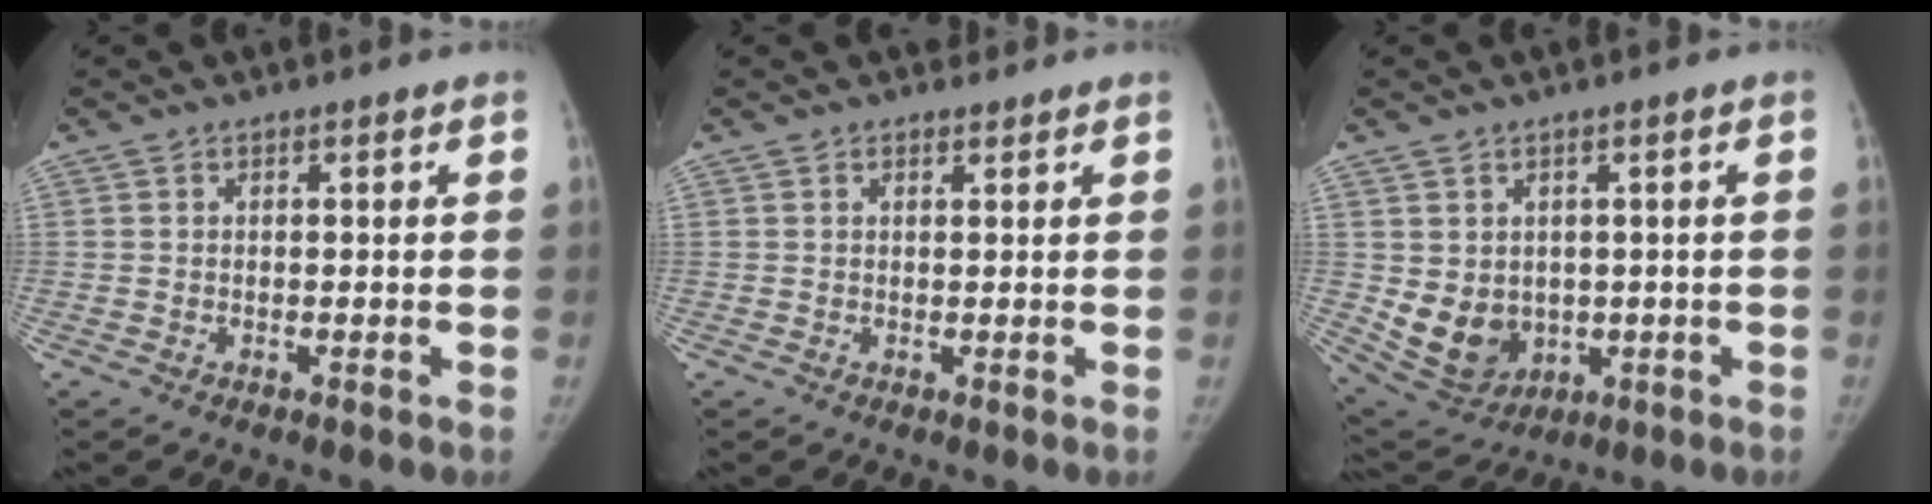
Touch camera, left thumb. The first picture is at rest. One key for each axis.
{"total": 0.9, "fx": 0.7, "fy": 0.5, "fz": 0.1, "tx": 0.003, "ty": -0.005, "tz": 0.006}
{"total": 9.2, "fx": -0.7, "fy": 7.6, "fz": 5.1, "tx": -0.065, "ty": -0.010, "tz": 0.018}